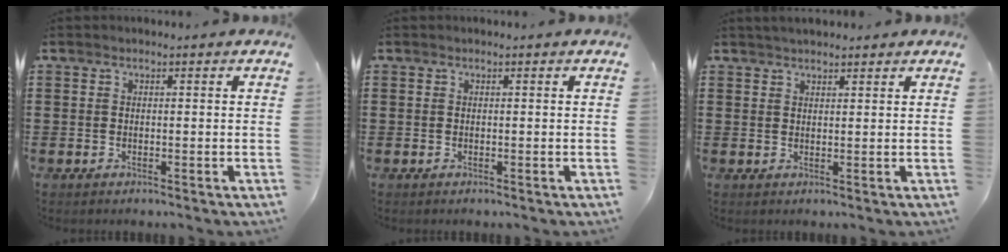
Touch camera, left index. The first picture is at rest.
{"total": 0.0}
{"total": 1.7, "force": [1.6, 0.4, 0.4], "torque": [-0.011, 0.004, 0.031]}